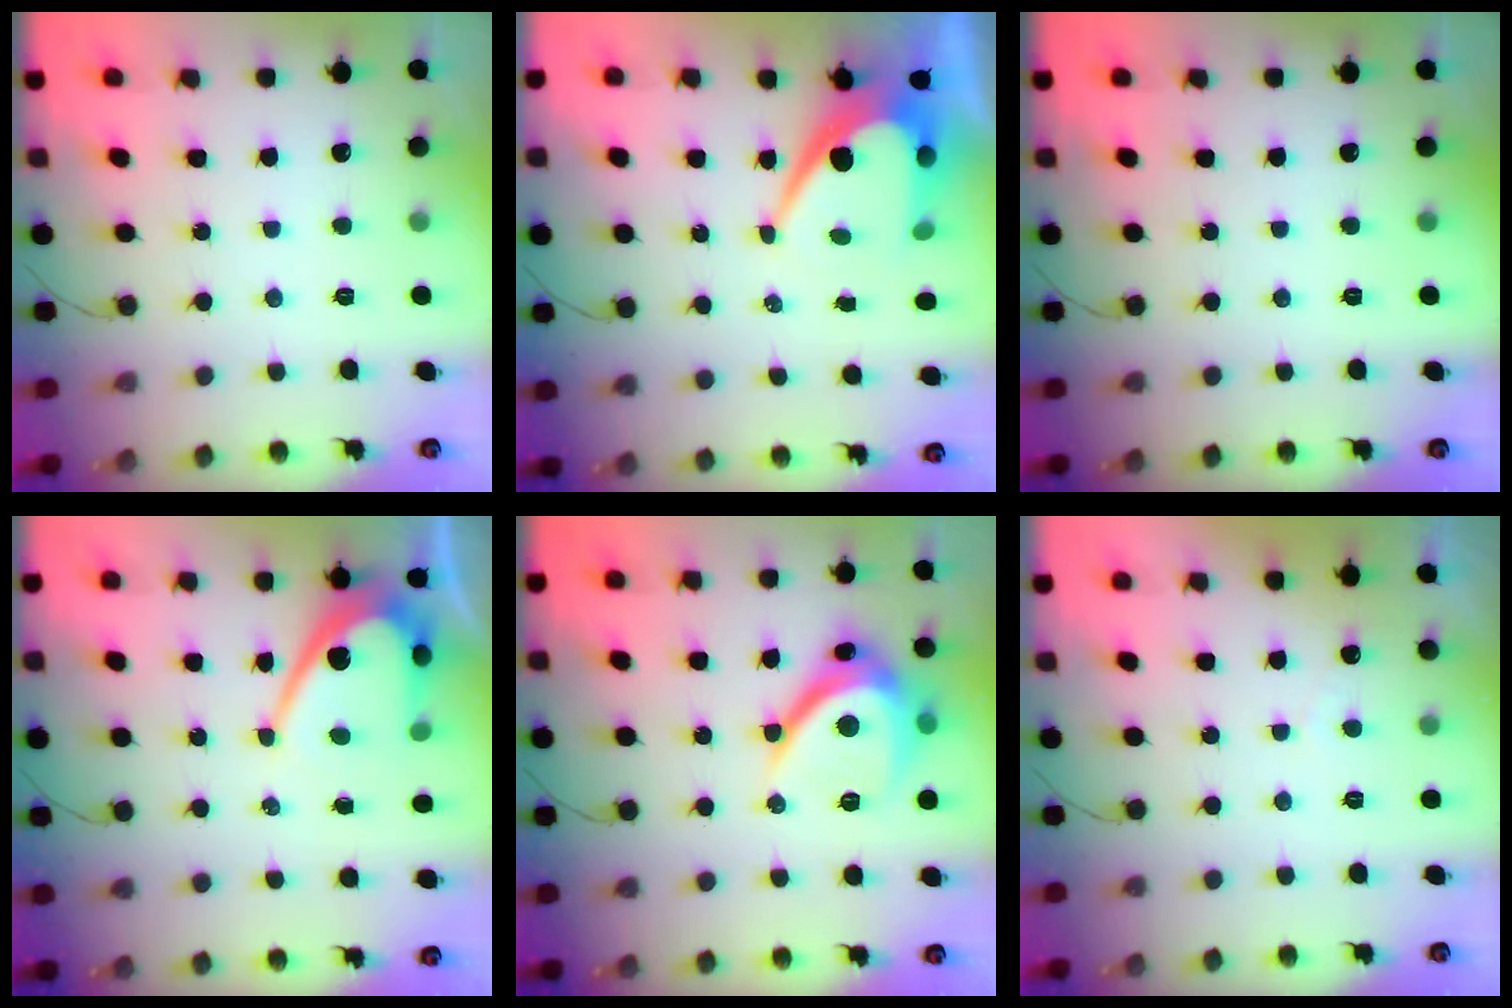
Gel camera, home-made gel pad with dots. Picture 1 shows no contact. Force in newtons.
{"total": 12.2, "press": 12.1, "slide": 0.9}
{"total": 0.0}
{"total": 10.3, "press": 10.3, "slide": 0.8}
{"total": 11.7, "press": 11.7, "slide": 1.3}
{"total": 1.8, "press": 1.8, "slide": 0.1}